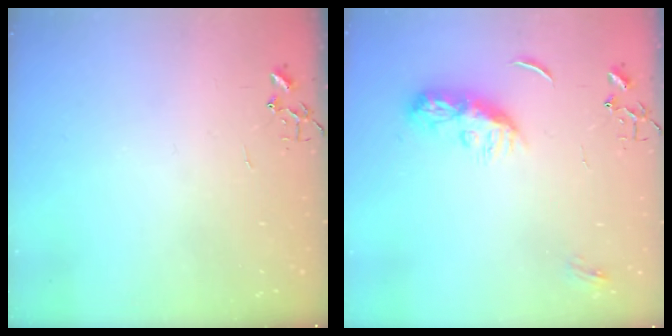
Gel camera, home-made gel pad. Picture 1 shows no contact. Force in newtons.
{"total": 9.4, "press": 9.4, "slide": 0.2}